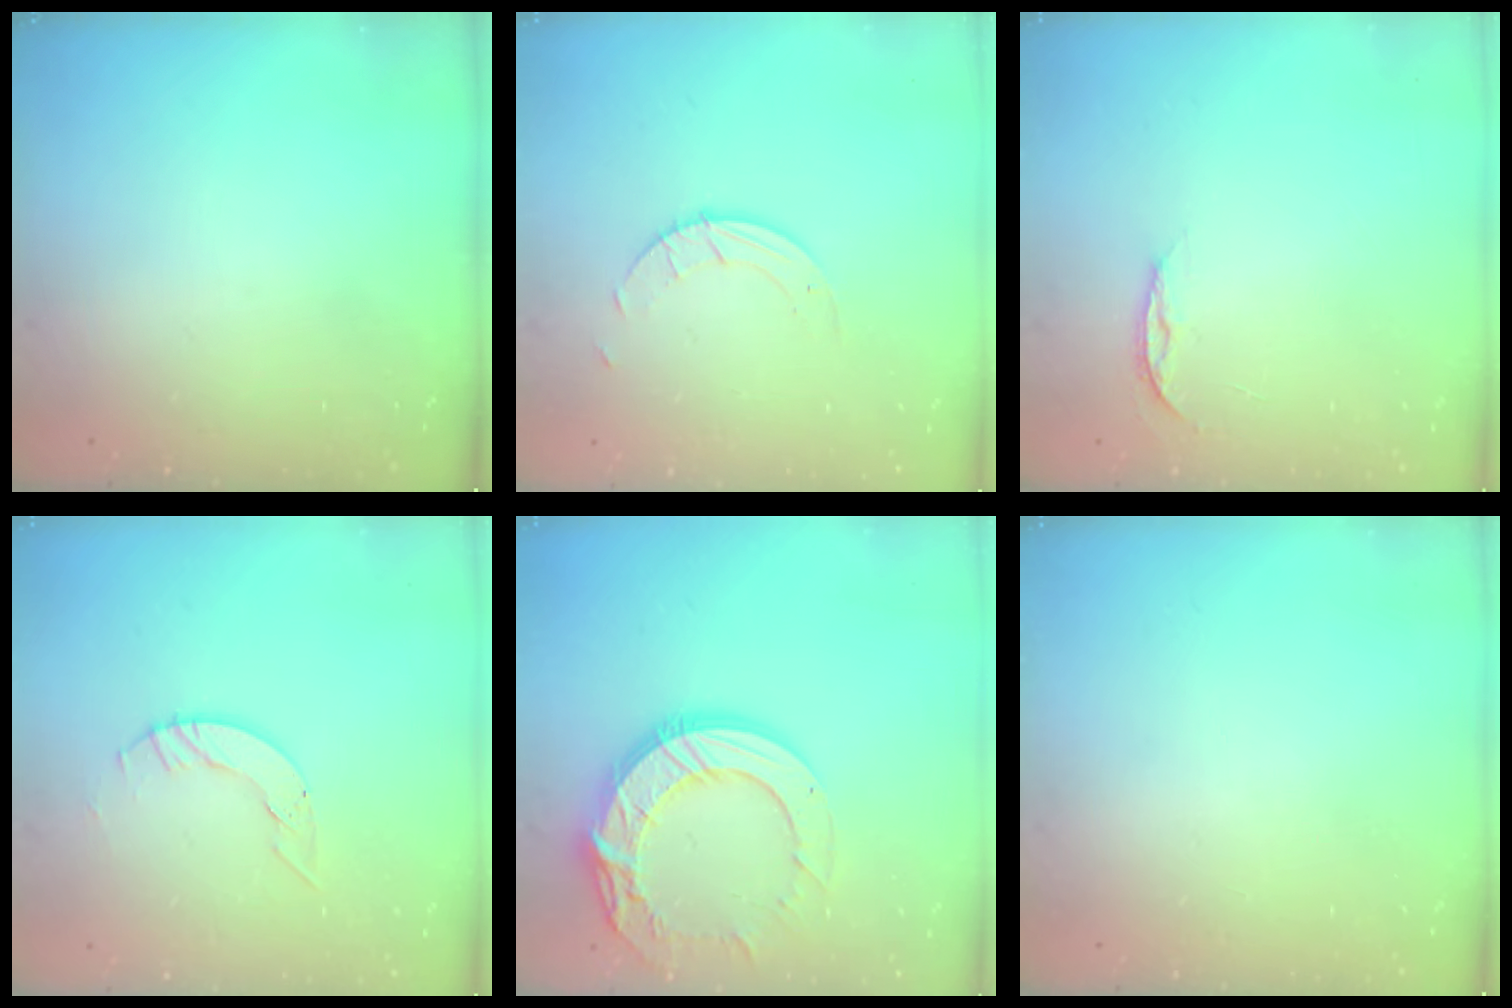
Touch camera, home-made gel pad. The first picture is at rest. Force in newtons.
{"total": 2.6, "press": 2.6, "slide": 0.3}
{"total": 5.7, "press": 5.6, "slide": 0.7}
{"total": 4.4, "press": 4.4, "slide": 0.2}
{"total": 18.0, "press": 17.9, "slide": 1.3}
{"total": 0.0}